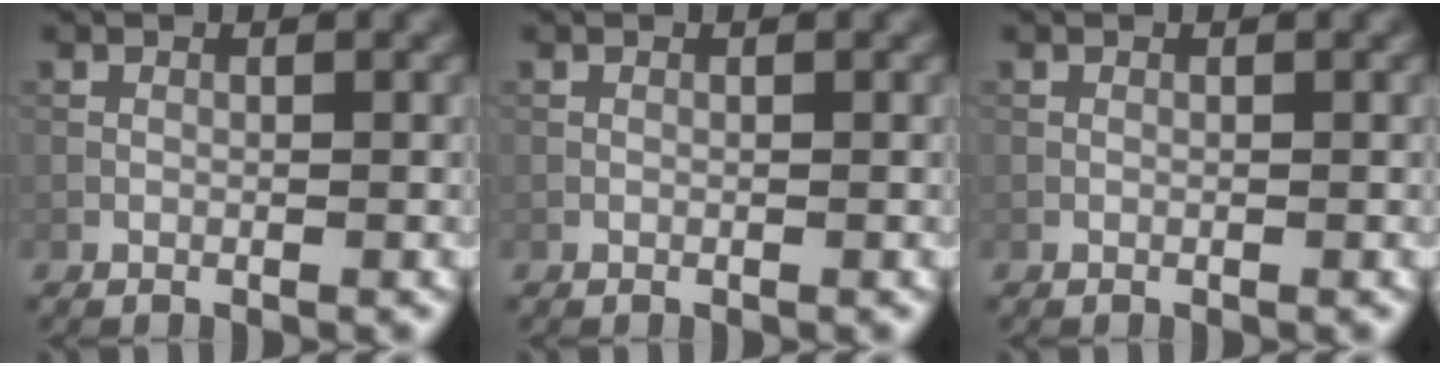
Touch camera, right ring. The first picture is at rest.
{"total": 0.0}
{"total": 0.0}